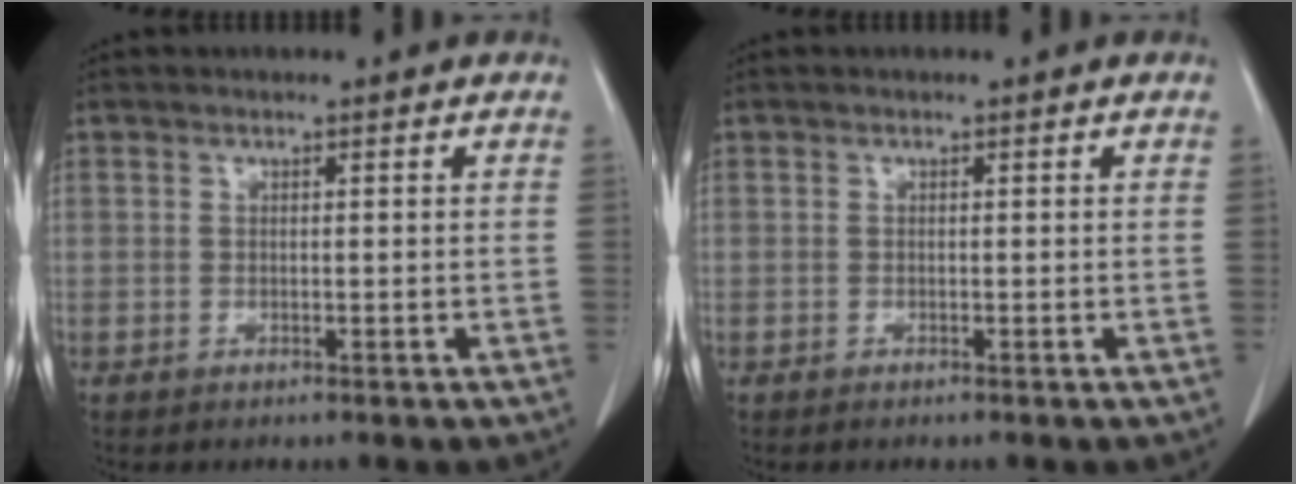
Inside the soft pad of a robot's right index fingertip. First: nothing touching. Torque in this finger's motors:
{"motor_torque": [0.09, -0.12, -0.01, 0.02]}